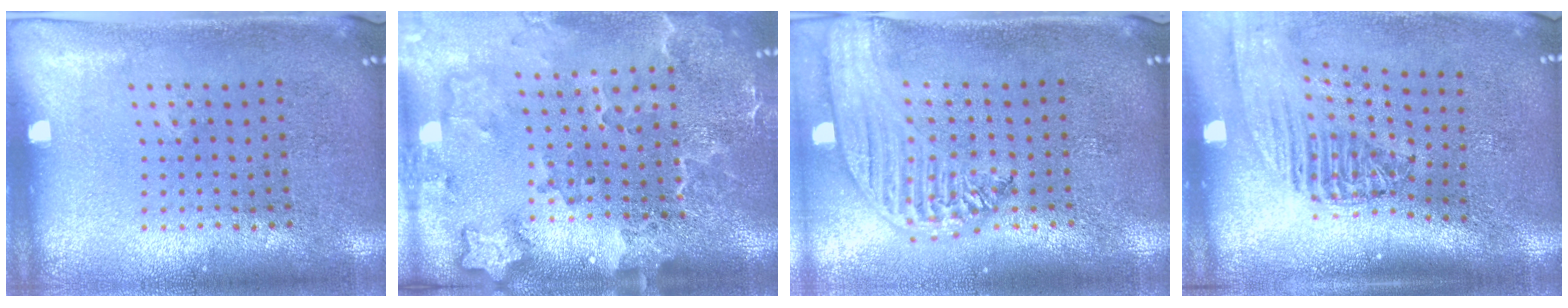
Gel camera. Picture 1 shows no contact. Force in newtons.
{"total": 3.0, "press": 2.3, "slide": 1.9}
{"total": 2.8, "press": 2.2, "slide": 1.6}
{"total": 2.4, "press": 1.8, "slide": 1.5}